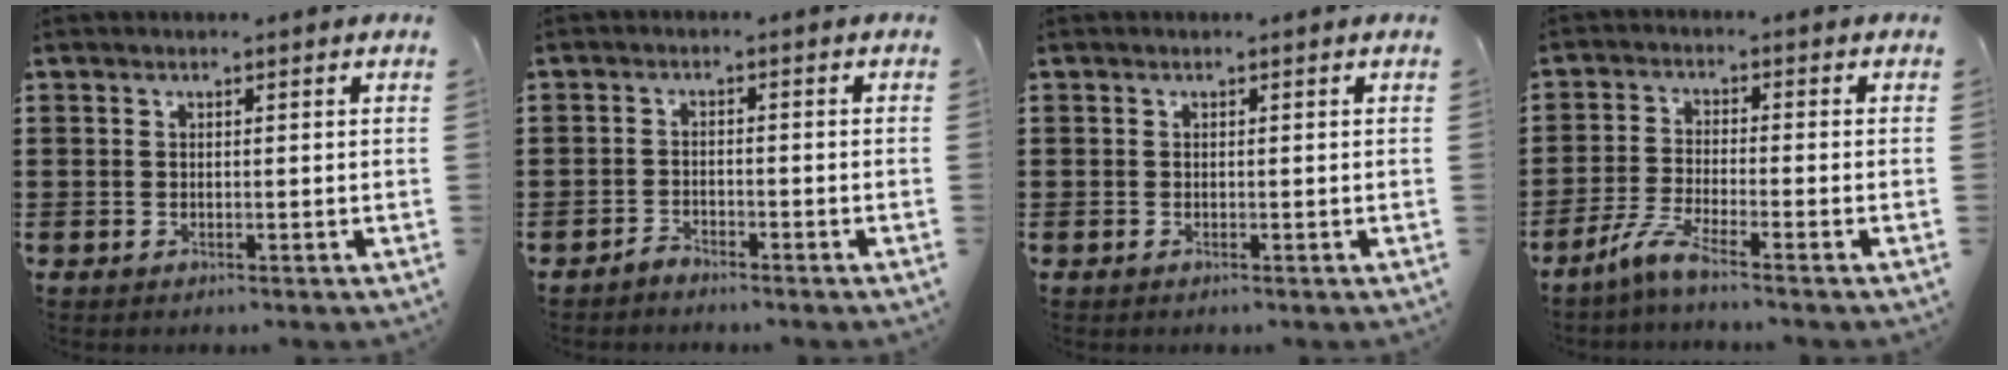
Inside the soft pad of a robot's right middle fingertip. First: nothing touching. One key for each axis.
{"total": 1.8, "fx": -1.7, "fy": 0.4, "fz": 0.2, "tx": -0.010, "ty": 0.001, "tz": -0.036}
{"total": 0.0}
{"total": 4.6, "fx": -3.6, "fy": 0.1, "fz": 2.9, "tx": -0.076, "ty": -0.013, "tz": -0.073}